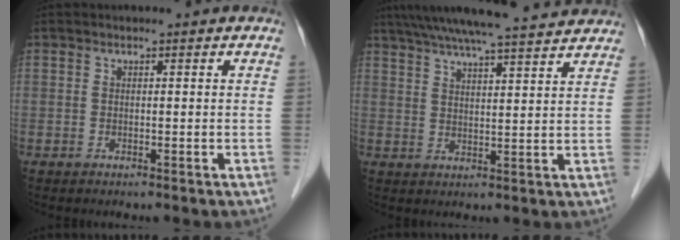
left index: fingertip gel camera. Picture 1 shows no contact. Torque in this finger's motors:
{"motor_torque": [0.56, -1.13, 0.49, 0.08]}